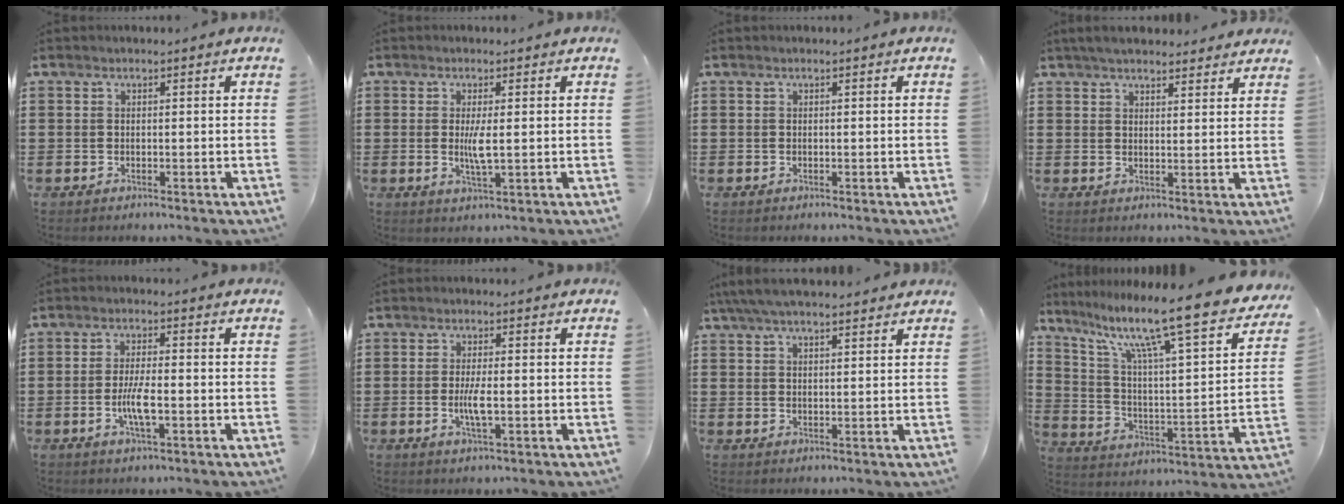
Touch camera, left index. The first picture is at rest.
{"total": 3.7, "force": [0.2, 0.4, 3.7], "torque": [-0.075, -0.008, 0.001]}
{"total": 0.0}
{"total": 3.6, "force": [3.5, 0.7, 1.0], "torque": [-0.027, -0.004, 0.065]}
{"total": 5.0, "force": [-1.3, 1.1, 4.7], "torque": [-0.092, -0.002, -0.026]}
{"total": 3.7, "force": [-0.6, 0.7, 3.6], "torque": [-0.069, -0.004, -0.012]}
{"total": 5.0, "force": [4.3, 0.8, 2.5], "torque": [-0.059, -0.002, 0.079]}
{"total": 13.4, "force": [10.2, 0.5, 8.6], "torque": [-0.175, -0.077, 0.160]}